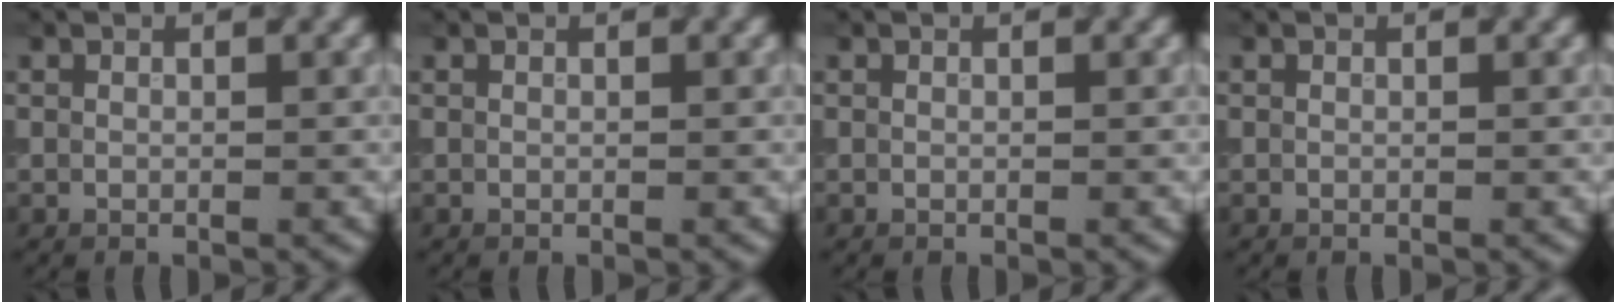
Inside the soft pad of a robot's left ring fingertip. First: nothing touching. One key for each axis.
{"total": 0.0}
{"total": 0.0}
{"total": 0.0}